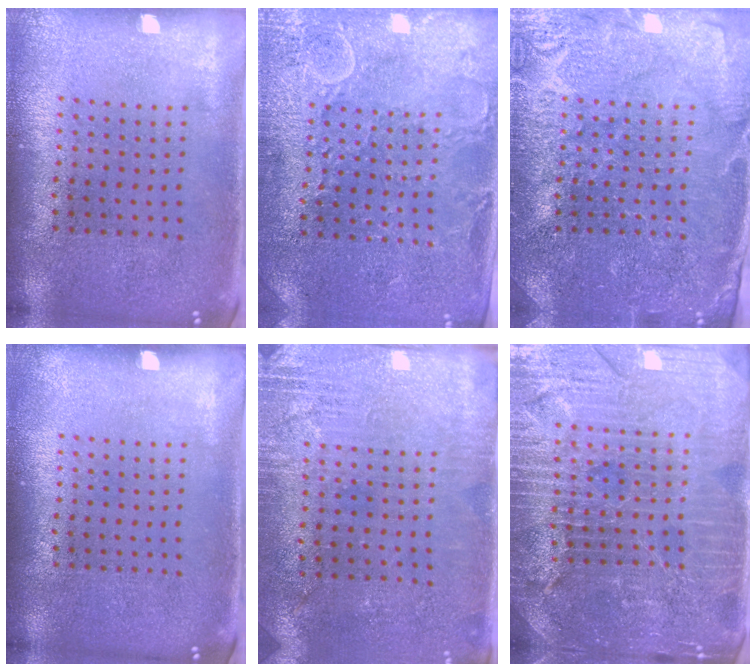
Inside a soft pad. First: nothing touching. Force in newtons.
{"total": 2.9, "press": 2.8, "slide": 0.4}
{"total": 3.7, "press": 3.6, "slide": 0.9}
{"total": 0.0}
{"total": 2.8, "press": 2.5, "slide": 1.2}
{"total": 5.0, "press": 4.6, "slide": 1.9}